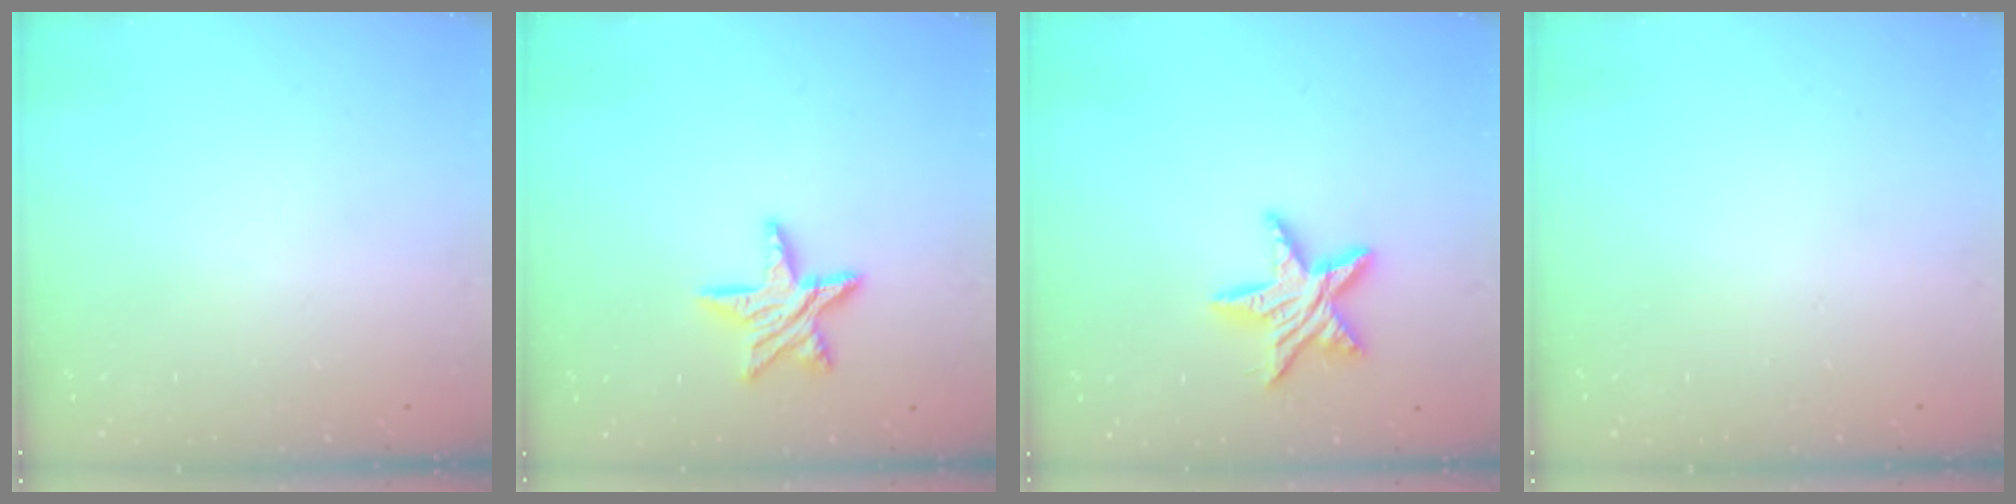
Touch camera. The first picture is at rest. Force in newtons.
{"total": 11.2, "press": 11.2, "slide": 0.8}
{"total": 12.2, "press": 12.2, "slide": 0.6}
{"total": 0.0}